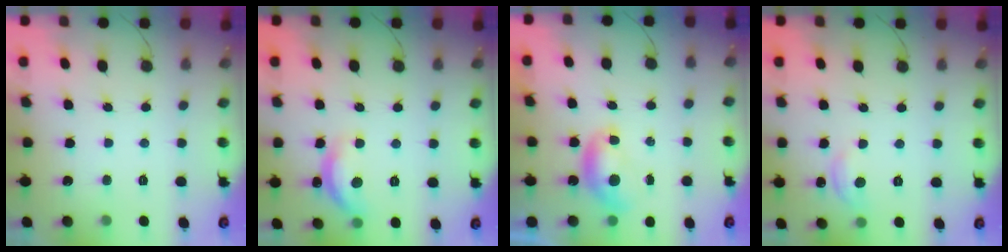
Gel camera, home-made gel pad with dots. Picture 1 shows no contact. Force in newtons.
{"total": 13.0, "press": 12.9, "slide": 0.7}
{"total": 6.5, "press": 6.4, "slide": 0.9}
{"total": 5.0, "press": 5.0, "slide": 0.2}